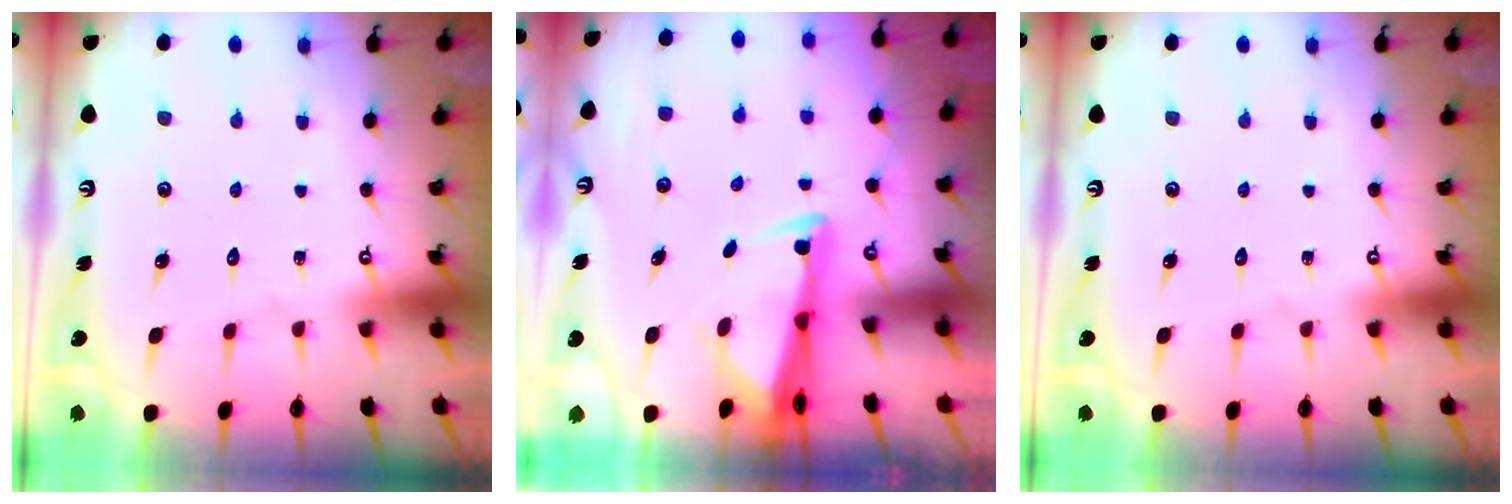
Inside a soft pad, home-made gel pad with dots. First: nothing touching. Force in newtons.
{"total": 3.0, "press": 2.9, "slide": 0.9}
{"total": 0.0}